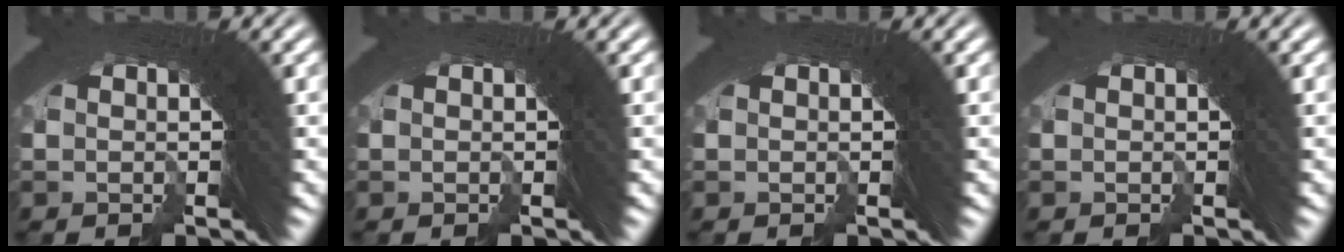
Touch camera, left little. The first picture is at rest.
{"total": 0.0}
{"total": 0.0}
{"total": 0.0}